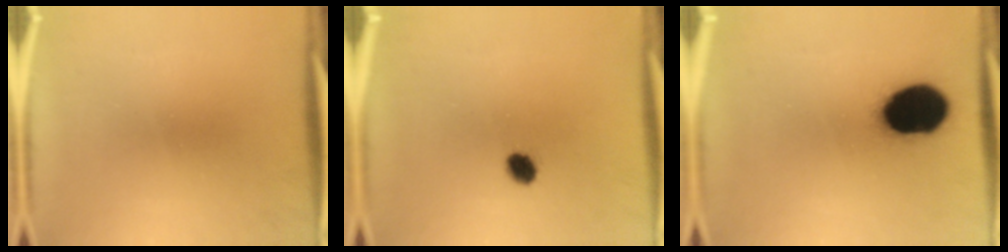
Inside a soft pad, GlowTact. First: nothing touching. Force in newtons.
{"total": 3.5}
{"total": 20.1}